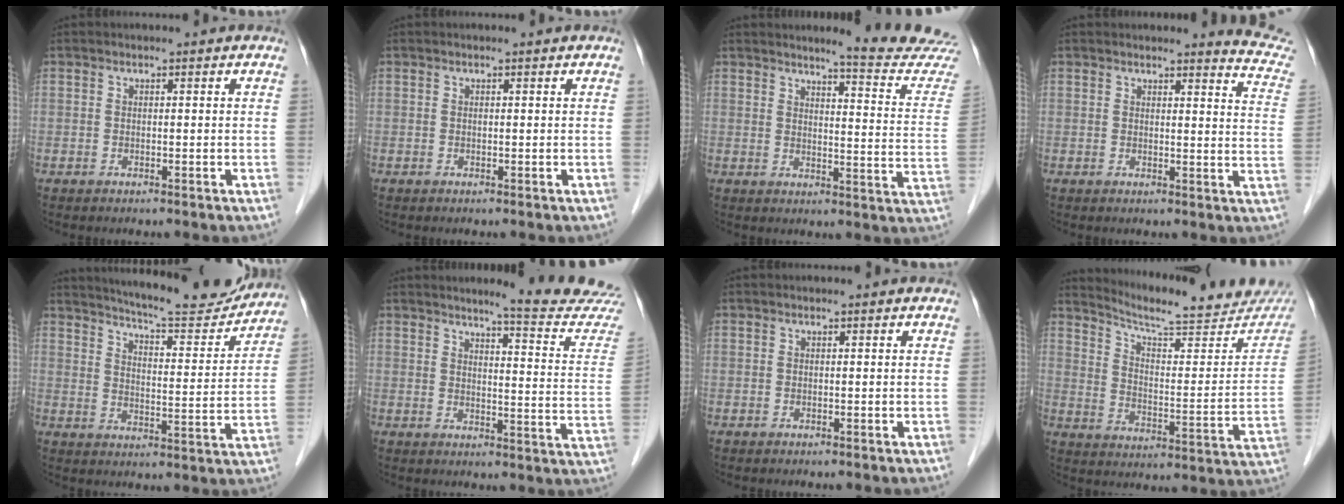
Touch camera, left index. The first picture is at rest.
{"total": 0.0}
{"total": 14.0, "force": [13.5, -1.2, 3.3], "torque": [-0.036, -0.112, 0.139]}
{"total": 7.7, "force": [7.7, -0.2, 0.5], "torque": [0.004, -0.077, 0.055]}
{"total": 16.3, "force": [15.3, 1.4, 5.2], "torque": [-0.082, -0.034, 0.204]}
{"total": 14.6, "force": [13.9, -1.1, 4.0], "torque": [-0.045, -0.106, 0.147]}
{"total": 0.0}
{"total": 20.0, "force": [18.4, 2.4, 7.3], "torque": [-0.103, -0.055, 0.243]}